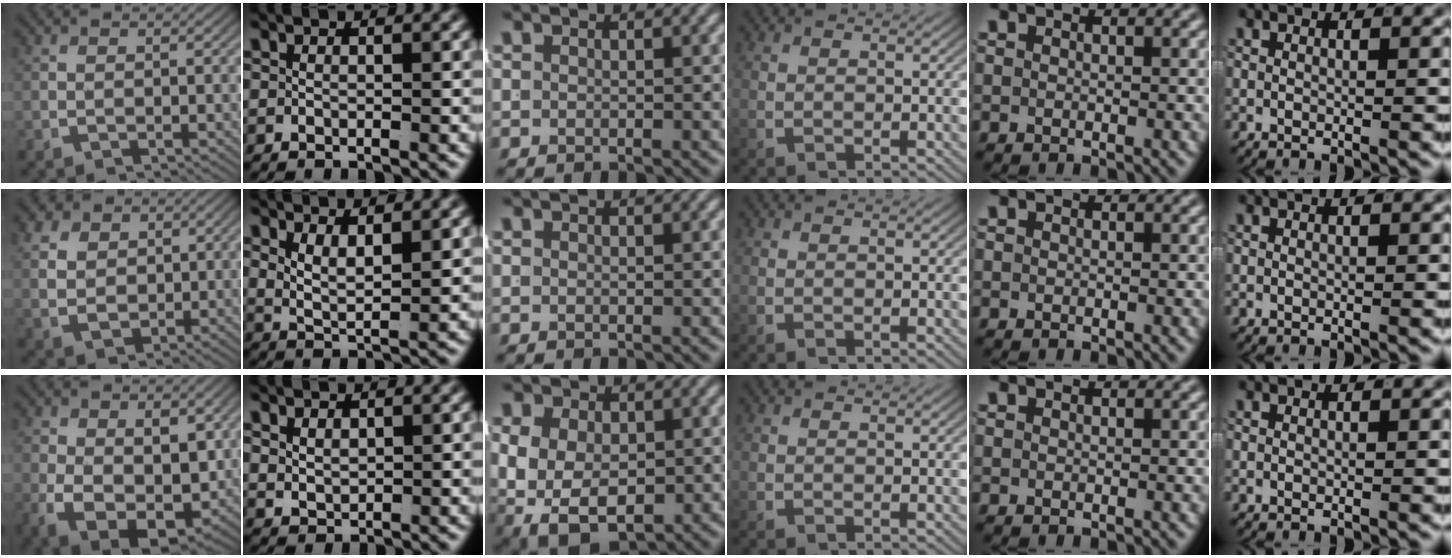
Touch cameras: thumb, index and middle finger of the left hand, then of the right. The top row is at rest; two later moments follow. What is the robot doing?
{"motion": "lift_and_place", "object": "shirt"}